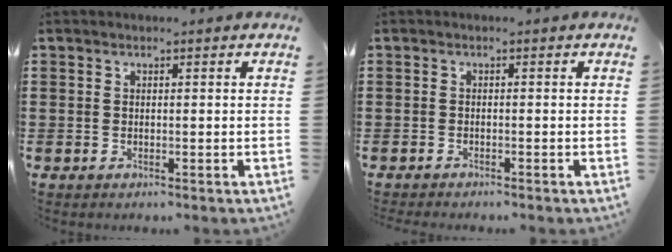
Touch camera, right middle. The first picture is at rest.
{"total": 1.0, "force": [-1.0, -0.1, 0.0], "torque": [-0.002, -0.001, -0.020]}